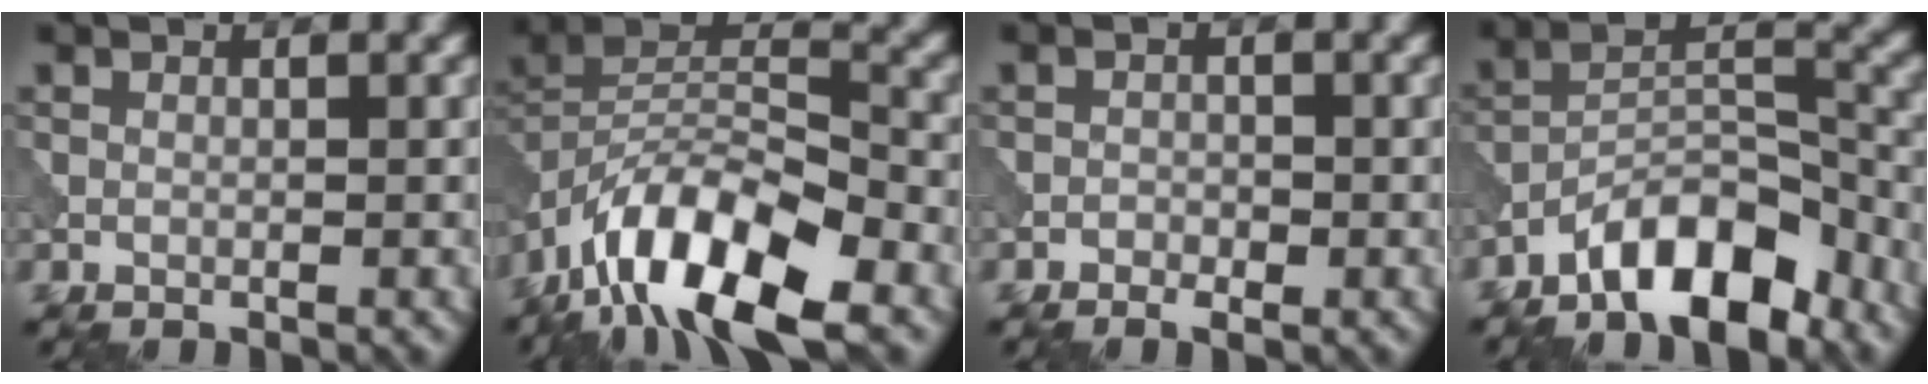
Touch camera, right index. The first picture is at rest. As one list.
[{"total": 11.9, "force": [-7.4, 4.5, 8.2], "torque": [-0.140, 0.006, -0.150]}, {"total": 1.2, "force": [-0.7, 0.8, 0.6], "torque": [-0.008, 0.001, -0.014]}, {"total": 8.2, "force": [-6.1, 2.9, 4.5], "torque": [-0.059, 0.011, -0.117]}]